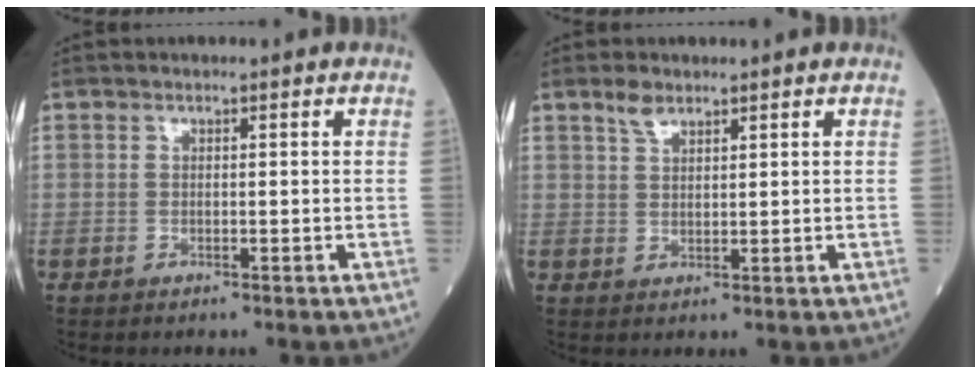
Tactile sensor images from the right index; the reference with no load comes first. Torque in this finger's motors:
{"motor_torque": [0.21, 0.14, 0.11, 0.03]}